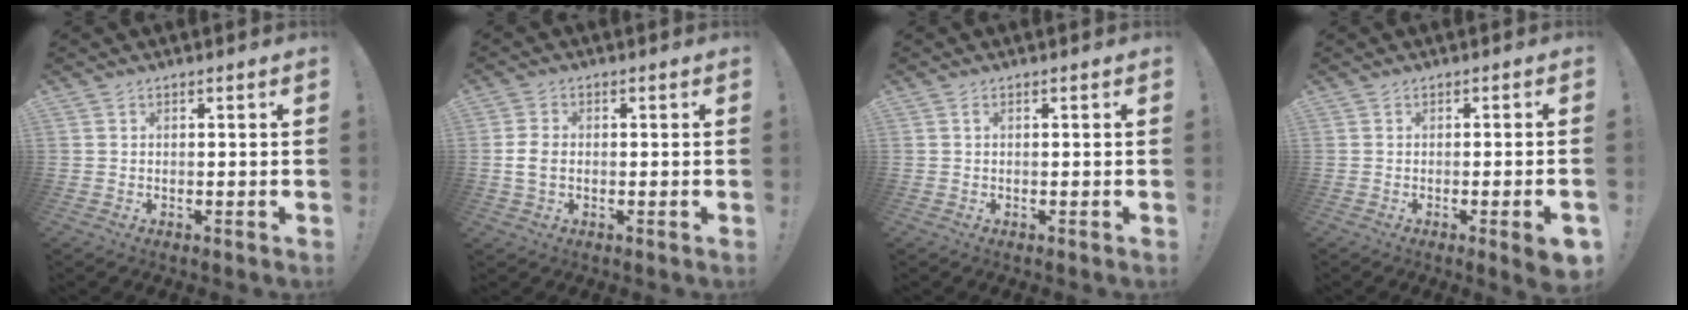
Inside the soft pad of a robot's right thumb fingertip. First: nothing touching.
{"total": 4.8, "force": [-0.3, 3.3, 3.4], "torque": [-0.063, 0.006, -0.006]}
{"total": 0.6, "force": [0.1, 0.1, 0.6], "torque": [-0.016, 0.003, 0.002]}
{"total": 5.1, "force": [-1.4, 0.2, 4.9], "torque": [-0.078, -0.001, -0.016]}